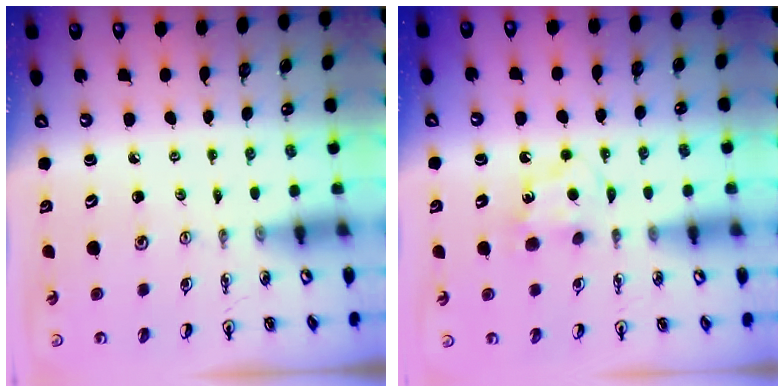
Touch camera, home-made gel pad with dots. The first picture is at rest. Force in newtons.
{"total": 5.5, "press": 5.4, "slide": 0.7}